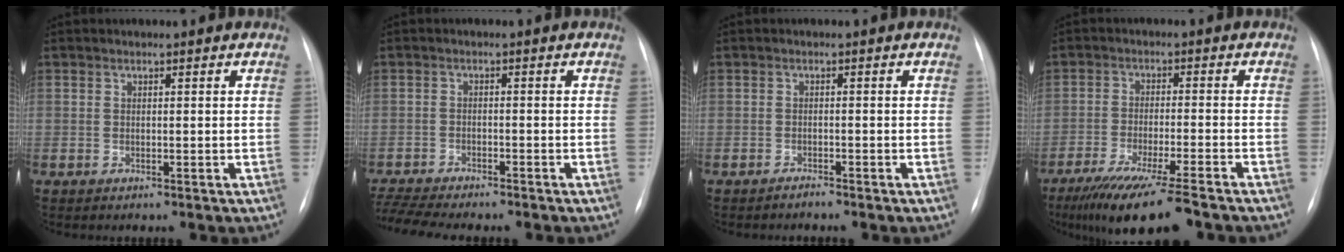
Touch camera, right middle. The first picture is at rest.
{"total": 9.2, "force": [-8.3, 0.8, 3.7], "torque": [-0.069, -0.007, -0.129]}
{"total": 0.9, "force": [-0.9, 0.0, 0.1], "torque": [-0.005, -0.002, -0.014]}
{"total": 12.6, "force": [-9.8, 0.3, 8.0], "torque": [-0.133, -0.037, -0.155]}